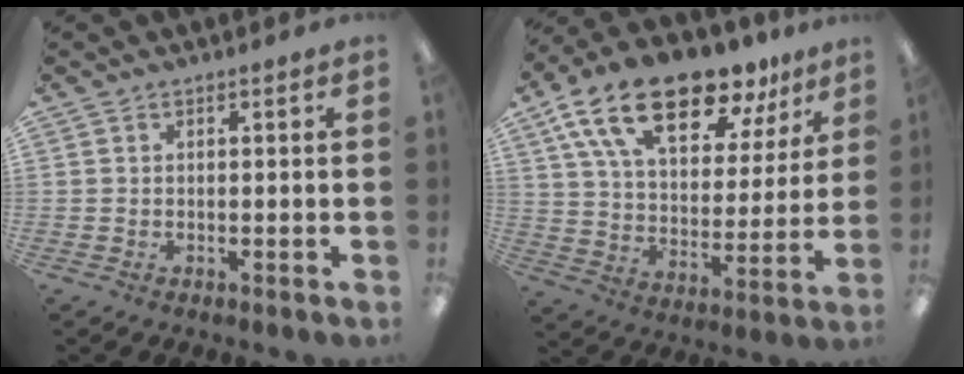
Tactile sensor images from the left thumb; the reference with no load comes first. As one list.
[{"total": 20.7, "force": [14.1, 8.9, 12.2], "torque": [-0.211, -0.077, 0.246]}]